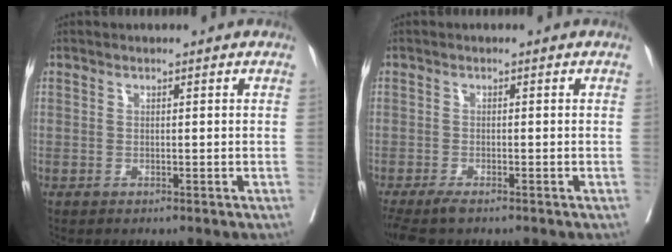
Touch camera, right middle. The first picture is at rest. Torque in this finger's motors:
{"motor_torque": [0.38, -0.16, 0.13, 0.05]}